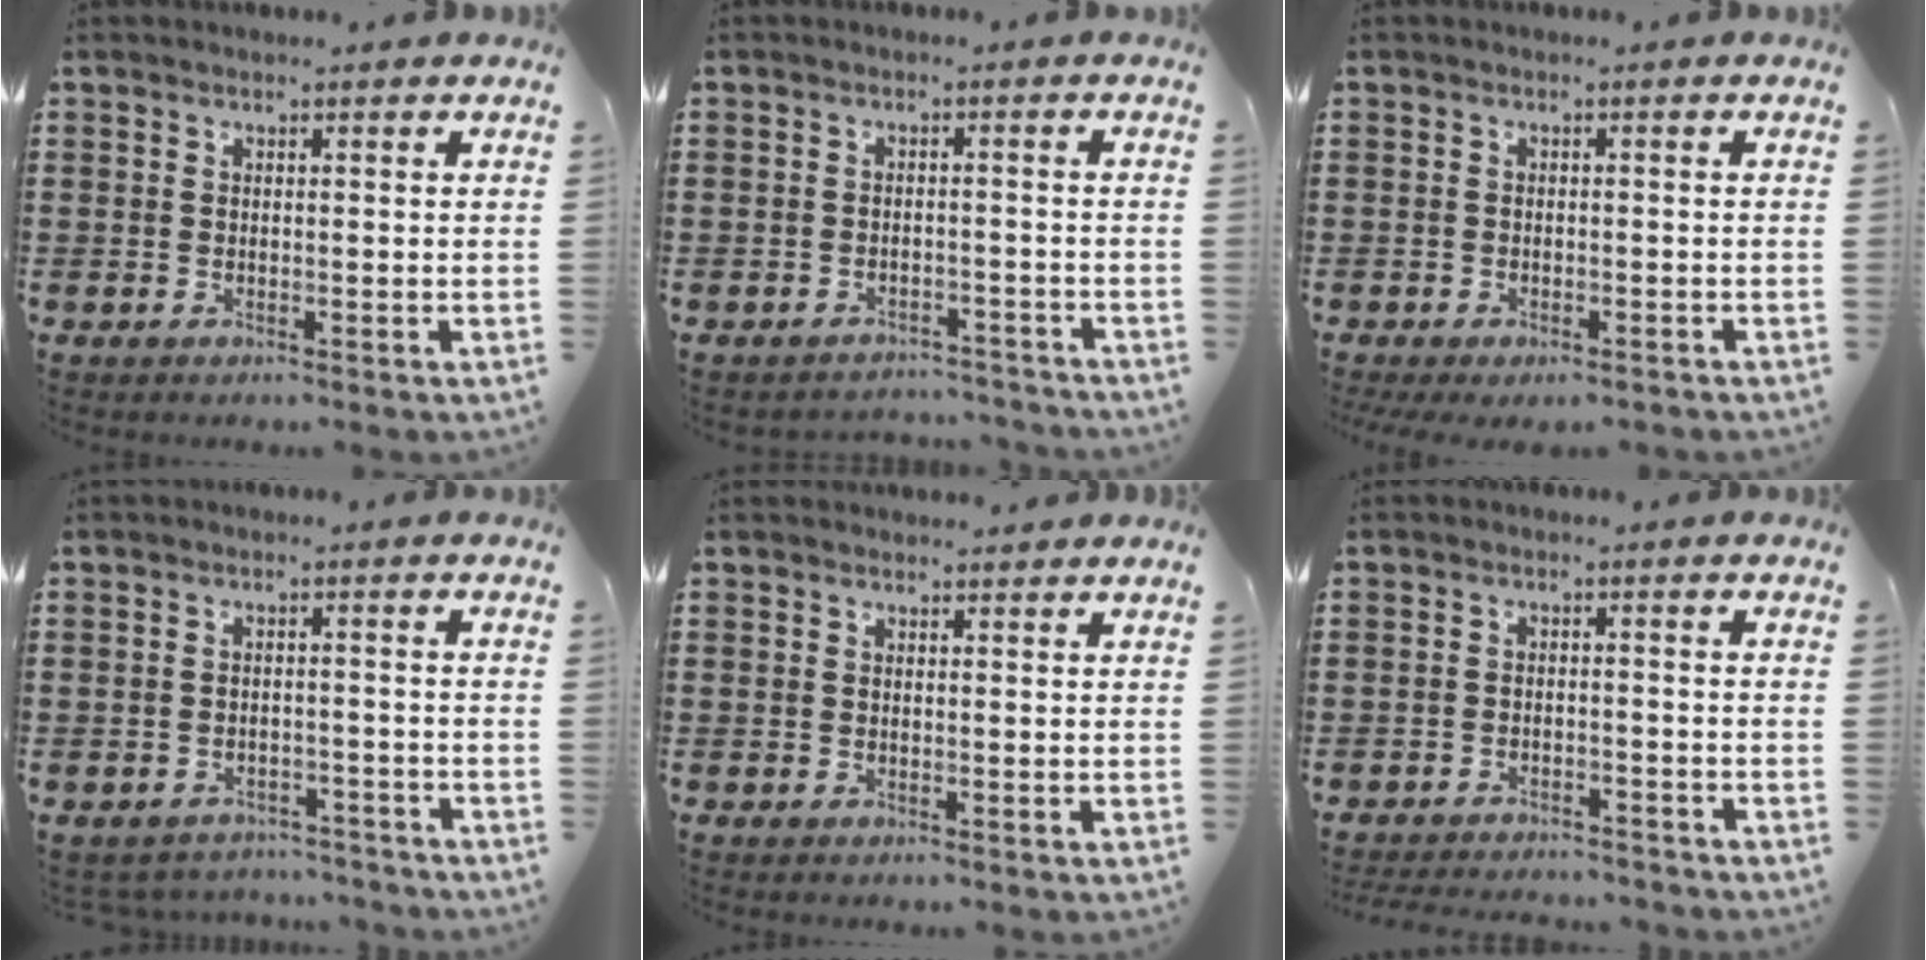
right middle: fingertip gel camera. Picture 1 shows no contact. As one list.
[{"total": 2.3, "force": [-2.3, 0.0, 0.0], "torque": [-0.008, -0.004, -0.048]}, {"total": 1.0, "force": [-0.9, 0.1, 0.3], "torque": [-0.010, -0.006, -0.017]}, {"total": 2.4, "force": [-2.4, 0.3, -0.1], "torque": [-0.007, -0.004, -0.052]}, {"total": 1.0, "force": [1.0, -0.1, 0.1], "torque": [0.003, -0.006, 0.019]}, {"total": 2.7, "force": [-2.7, 0.0, 0.0], "torque": [-0.007, -0.006, -0.057]}]